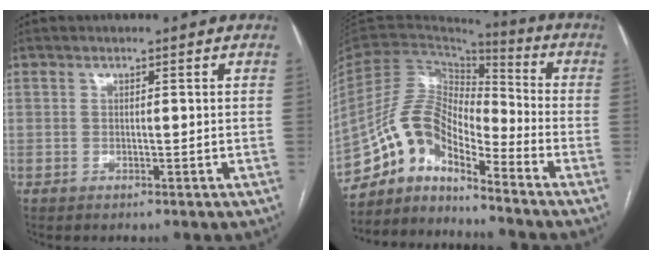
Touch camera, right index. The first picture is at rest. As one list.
[{"total": 11.5, "force": [-9.6, 3.1, 5.6], "torque": [-0.109, 0.039, -0.181]}]